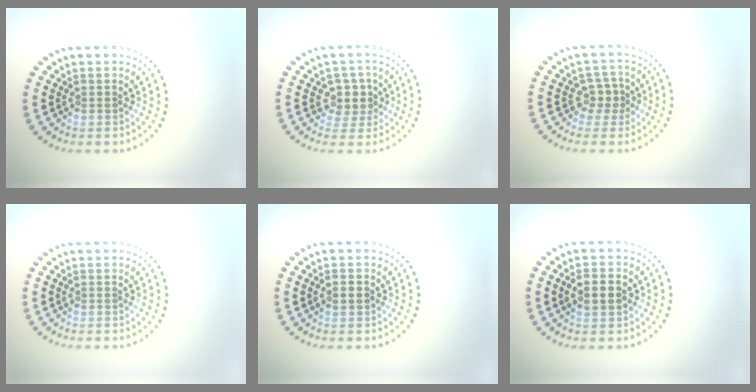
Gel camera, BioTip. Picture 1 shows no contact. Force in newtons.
{"total": 2.7, "press": 2.3, "slide": 1.5}
{"total": 1.7, "press": 1.5, "slide": 0.9}
{"total": 0.0}
{"total": 1.8, "press": 1.8, "slide": 0.2}
{"total": 2.7, "press": 2.7, "slide": 0.3}